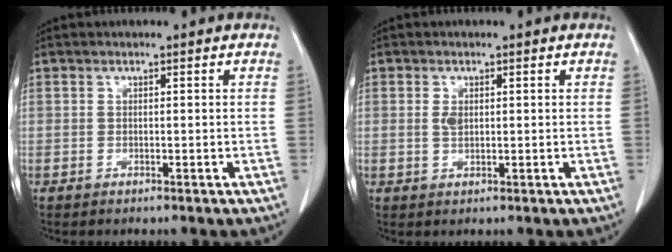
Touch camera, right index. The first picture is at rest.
{"total": 1.3, "force": [0.4, 0.7, 1.1], "torque": [-0.023, -0.004, 0.008]}